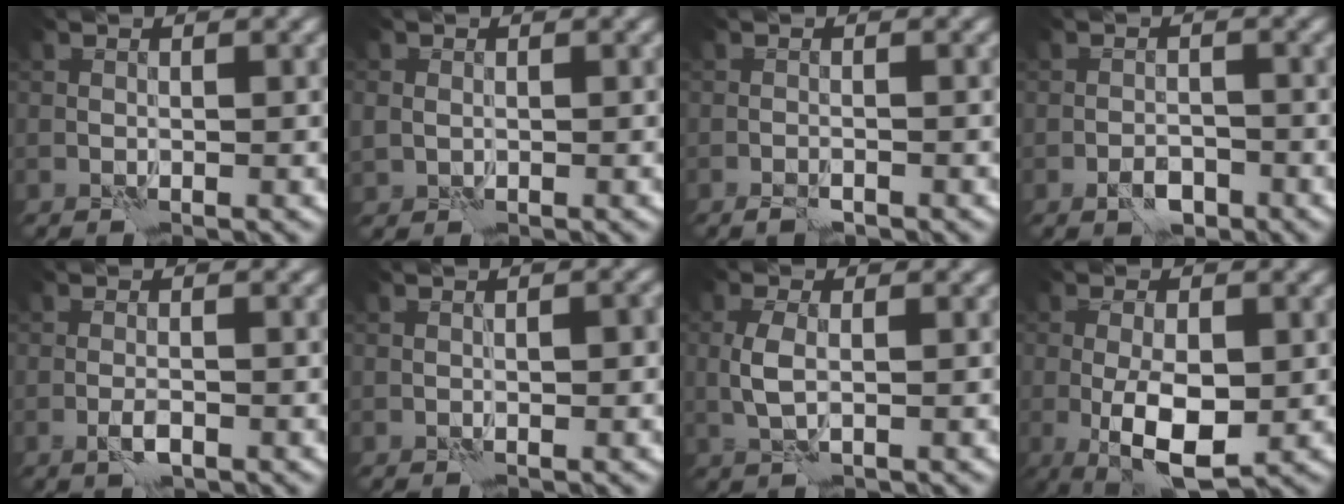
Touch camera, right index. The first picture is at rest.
{"total": 1.2, "force": [0.1, 1.1, 0.5], "torque": [-0.009, -0.007, 0.003]}
{"total": 1.1, "force": [-0.8, 0.2, 0.7], "torque": [-0.016, -0.001, -0.017]}
{"total": 2.0, "force": [-1.2, 1.1, 1.2], "torque": [-0.017, 0.004, -0.021]}
{"total": 1.4, "force": [-0.6, 0.4, 1.3], "torque": [-0.026, -0.001, -0.012]}
{"total": 1.2, "force": [-0.1, 0.4, 1.1], "torque": [-0.016, 0.002, 0.000]}
{"total": 2.2, "force": [0.1, 0.8, 2.0], "torque": [-0.047, 0.000, 0.000]}
{"total": 6.7, "force": [-1.3, 2.8, 6.0], "torque": [-0.114, -0.009, -0.019]}